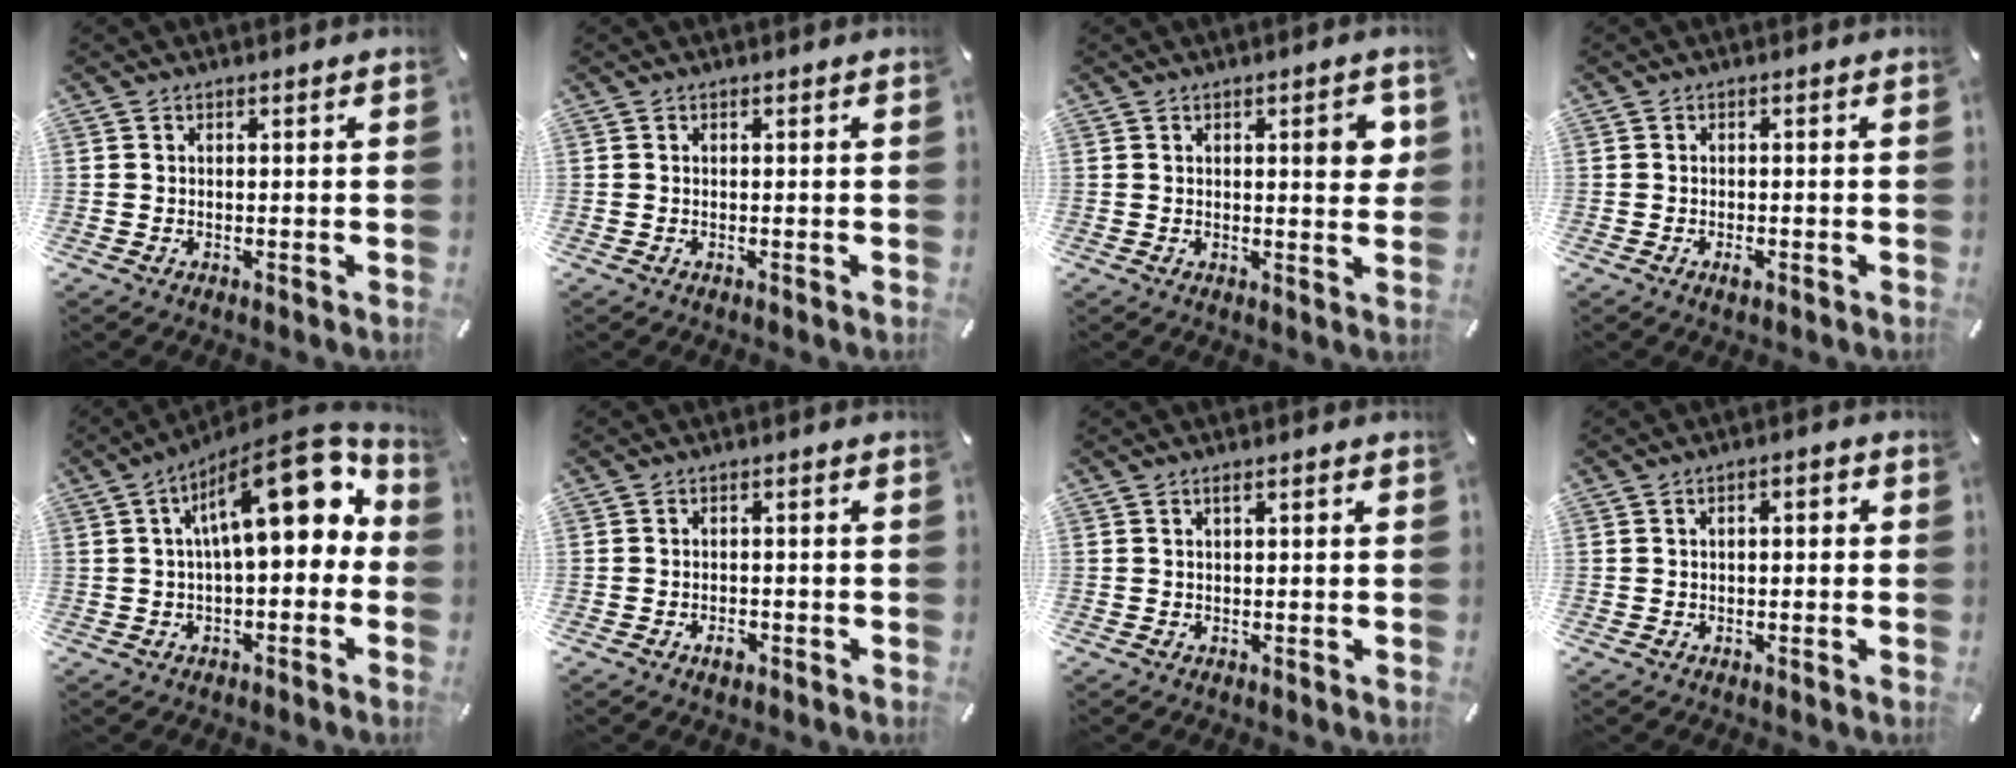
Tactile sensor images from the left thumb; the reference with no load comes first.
{"total": 0.0}
{"total": 5.5, "force": [1.7, 1.8, 4.9], "torque": [-0.065, -0.008, 0.020]}
{"total": 1.5, "force": [-0.7, 0.6, 1.2], "torque": [-0.023, -0.001, -0.012]}
{"total": 18.0, "force": [5.6, 7.2, 15.5], "torque": [-0.230, -0.024, 0.089]}
{"total": 2.3, "force": [-1.3, 1.3, 1.4], "torque": [-0.028, 0.004, -0.024]}
{"total": 1.3, "force": [0.3, 0.3, 1.2], "torque": [-0.023, 0.002, 0.004]}
{"total": 2.3, "force": [-0.7, 1.1, 1.9], "torque": [-0.032, 0.009, -0.014]}